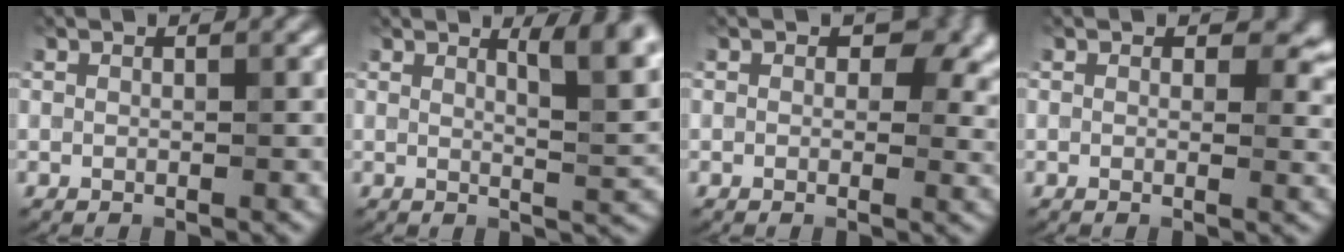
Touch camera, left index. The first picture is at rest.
{"total": 5.0, "force": [2.8, 1.1, 4.0], "torque": [-0.047, 0.002, 0.040]}
{"total": 6.3, "force": [1.6, 4.4, 4.2], "torque": [-0.033, 0.000, 0.018]}
{"total": 3.4, "force": [1.3, 2.3, 2.2], "torque": [-0.026, -0.005, 0.009]}